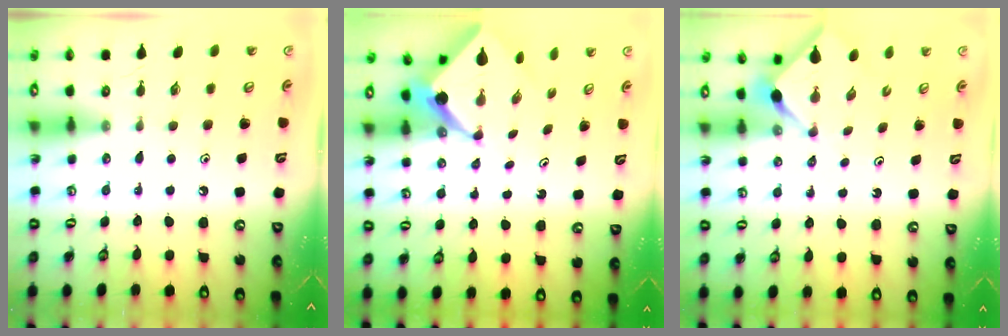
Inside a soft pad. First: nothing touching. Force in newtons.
{"total": 4.8, "press": 4.8, "slide": 0.3}
{"total": 3.0, "press": 3.0, "slide": 0.3}